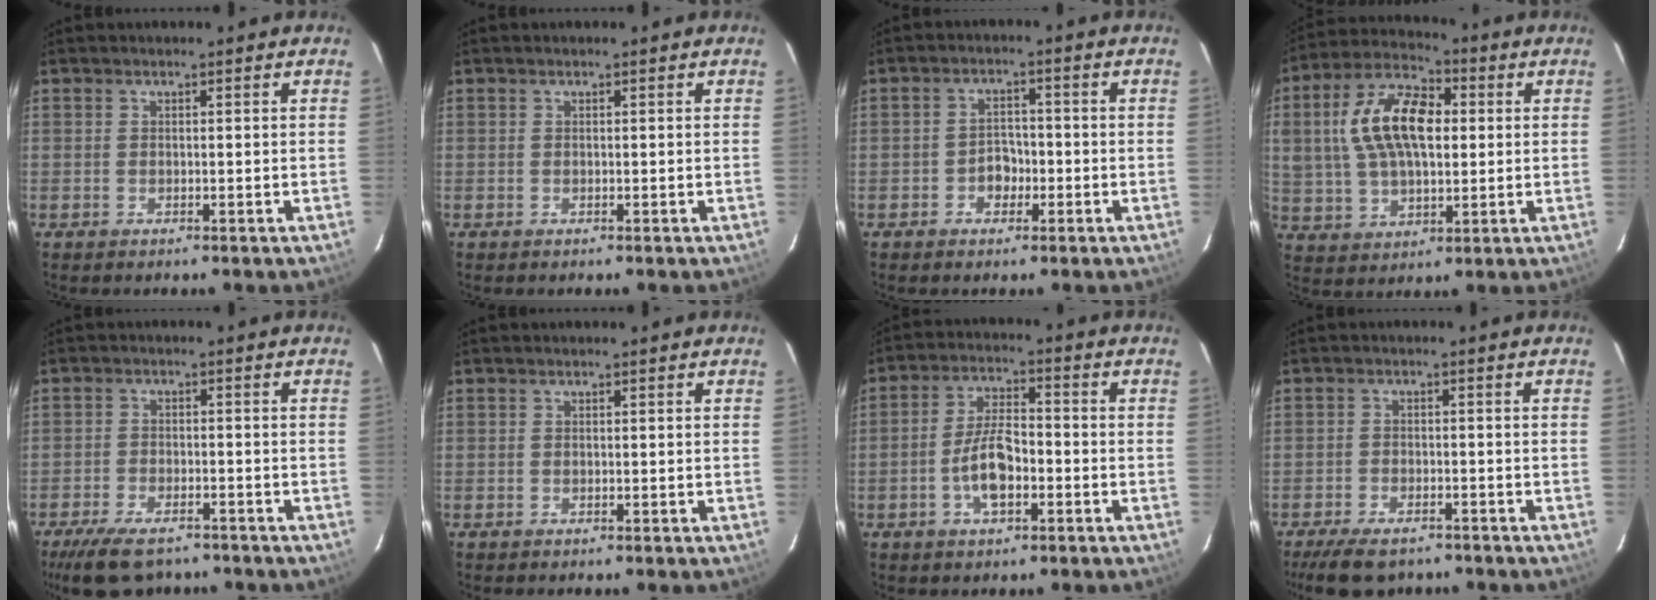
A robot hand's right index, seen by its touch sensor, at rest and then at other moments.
{"total": 0.0}
{"total": 3.6, "force": [-1.4, 2.9, 1.6], "torque": [-0.032, 0.011, -0.019]}
{"total": 16.4, "force": [2.7, 9.1, 13.3], "torque": [-0.267, 0.025, 0.049]}
{"total": 10.5, "force": [-8.1, 4.2, 5.1], "torque": [-0.121, -0.015, -0.135]}
{"total": 0.0}
{"total": 7.7, "force": [-2.6, 3.2, 6.5], "torque": [-0.132, 0.008, -0.046]}
{"total": 8.4, "force": [-6.7, 3.3, 3.7], "torque": [-0.095, -0.009, -0.107]}